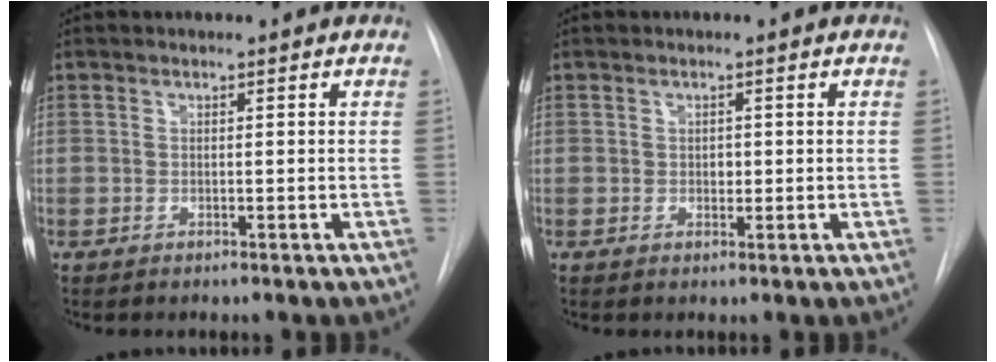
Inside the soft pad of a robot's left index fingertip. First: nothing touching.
{"total": 1.0, "force": [-0.4, 0.8, 0.6], "torque": [-0.008, -0.004, -0.006]}